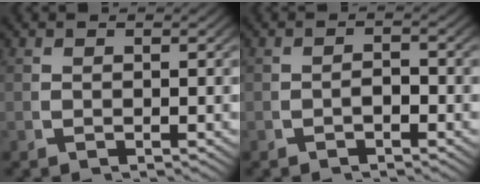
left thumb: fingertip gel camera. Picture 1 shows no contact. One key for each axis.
{"total": 1.1, "fx": -0.9, "fy": 0.5, "fz": 0.6, "tx": -0.010, "ty": -0.004, "tz": -0.015}